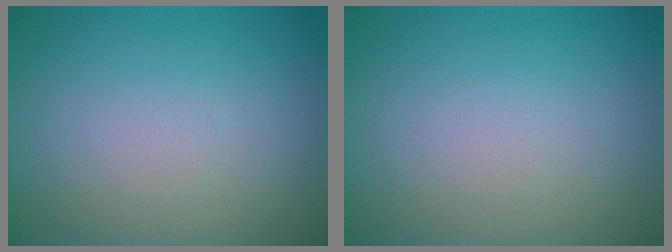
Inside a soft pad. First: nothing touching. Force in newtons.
{"total": 0.0}